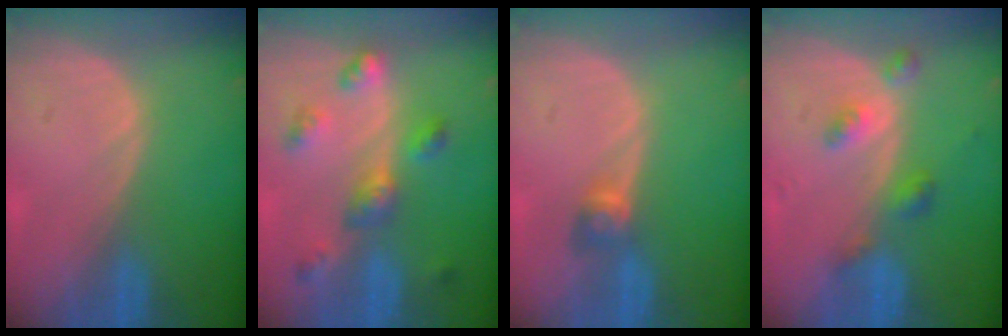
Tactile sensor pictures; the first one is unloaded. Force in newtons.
{"total": 6.1, "press": 5.7, "slide": 2.2}
{"total": 2.7, "press": 2.4, "slide": 1.2}
{"total": 4.5, "press": 4.1, "slide": 1.8}